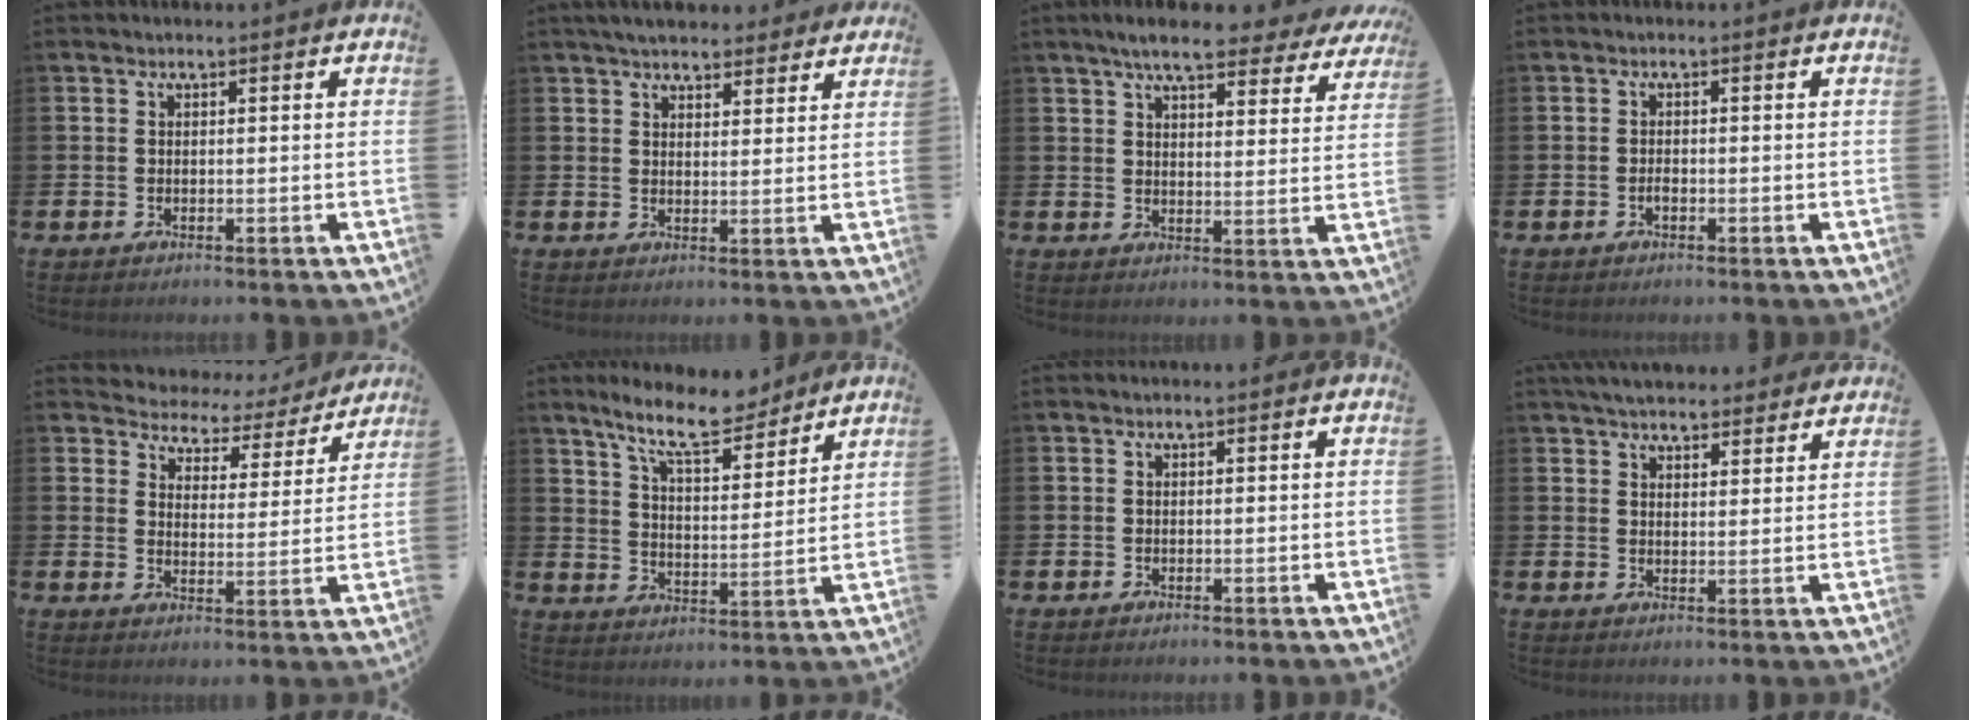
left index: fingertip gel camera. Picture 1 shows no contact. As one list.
[{"total": 4.7, "force": [4.4, 1.3, 0.7], "torque": [-0.023, -0.015, 0.081]}, {"total": 7.3, "force": [6.4, 1.3, 3.1], "torque": [-0.069, -0.027, 0.111]}, {"total": 0.9, "force": [-0.5, 0.4, 0.7], "torque": [-0.014, -0.002, -0.010]}, {"total": 4.0, "force": [3.6, 1.7, 0.0], "torque": [-0.020, -0.038, 0.054]}, {"total": 10.0, "force": [8.9, 2.2, 4.0], "torque": [-0.091, -0.042, 0.161]}, {"total": 0.0}, {"total": 4.7, "force": [4.5, 1.1, 0.7], "torque": [-0.025, -0.019, 0.083]}]